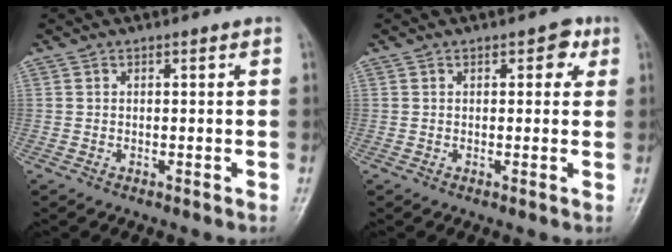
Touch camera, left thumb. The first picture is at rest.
{"total": 2.9, "force": [1.2, 1.7, 2.0], "torque": [-0.005, 0.001, 0.008]}